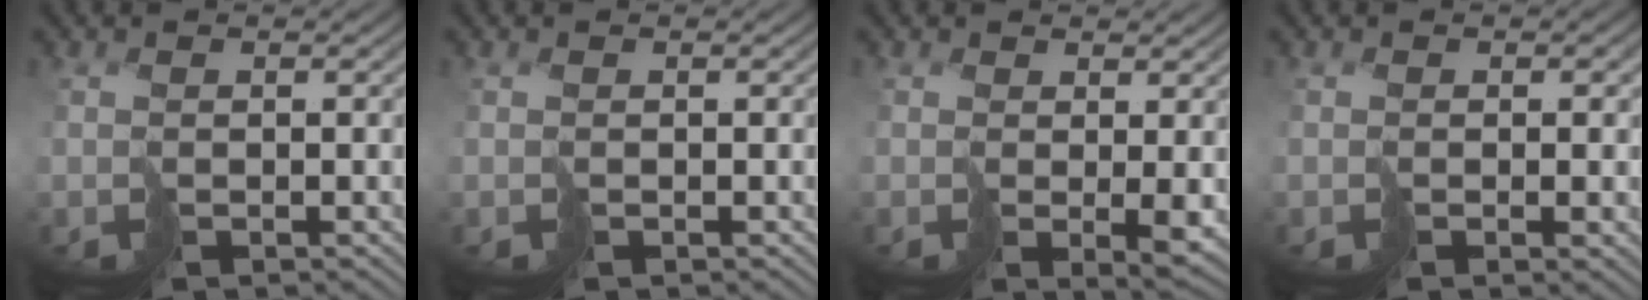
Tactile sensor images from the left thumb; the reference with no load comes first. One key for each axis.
{"total": 0.0}
{"total": 3.0, "fx": 0.4, "fy": 0.4, "fz": 3.0, "tx": -0.056, "ty": -0.008, "tz": 0.007}
{"total": 1.9, "fx": -0.2, "fy": 0.9, "fz": 1.7, "tx": -0.027, "ty": -0.007, "tz": -0.001}